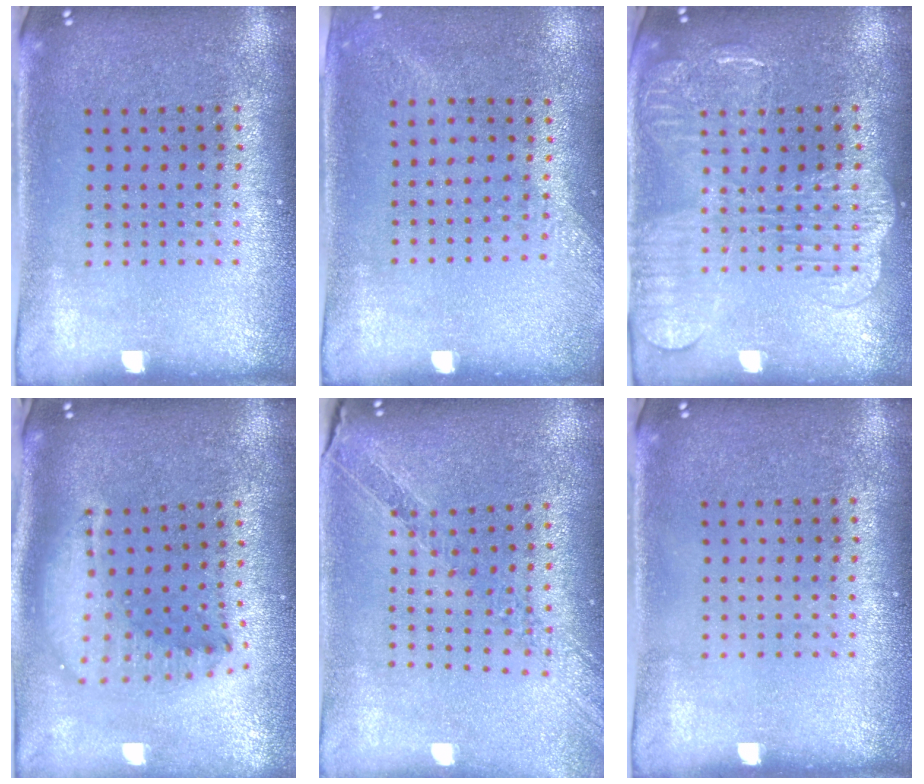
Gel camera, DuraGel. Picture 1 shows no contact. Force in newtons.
{"total": 1.3, "press": 1.0, "slide": 0.8}
{"total": 2.3, "press": 2.2, "slide": 0.4}
{"total": 1.8, "press": 1.4, "slide": 1.0}
{"total": 1.1, "press": 1.1, "slide": 0.1}
{"total": 0.0}